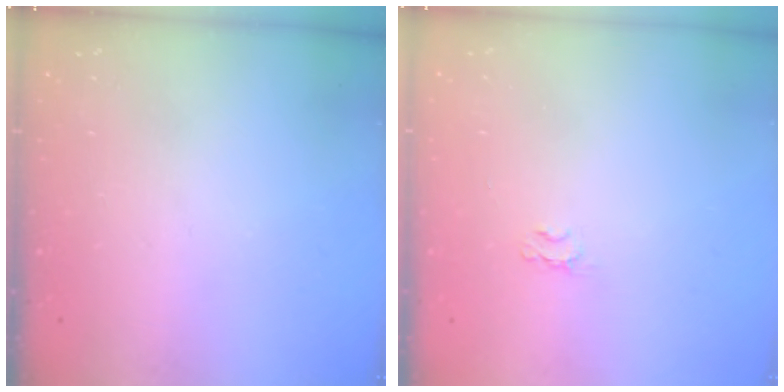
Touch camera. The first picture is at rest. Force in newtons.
{"total": 2.0, "press": 2.0, "slide": 0.3}